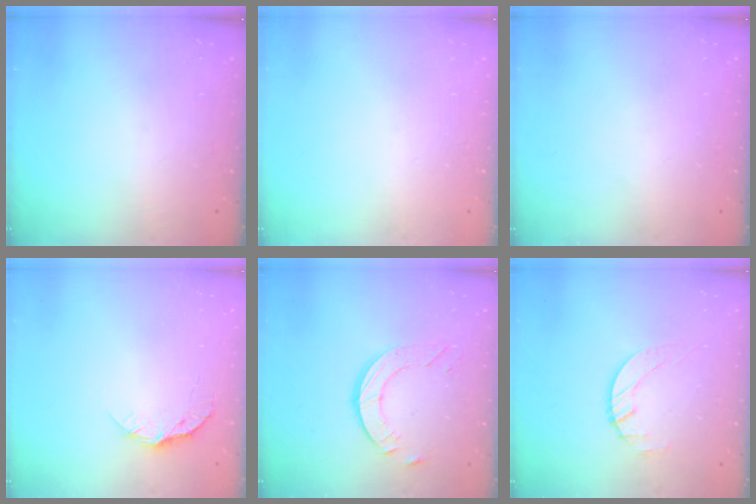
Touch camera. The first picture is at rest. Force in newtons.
{"total": 0.0}
{"total": 0.0}
{"total": 8.1, "press": 8.1, "slide": 0.7}
{"total": 6.9, "press": 6.9, "slide": 0.6}
{"total": 1.4, "press": 1.4, "slide": 0.2}